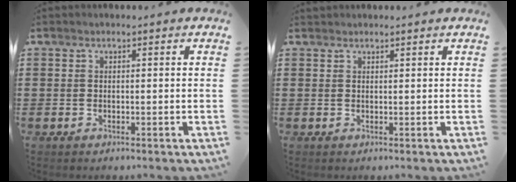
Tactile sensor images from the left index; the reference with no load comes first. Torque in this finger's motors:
{"motor_torque": [0.04, -0.11, -0.07, -0.01]}